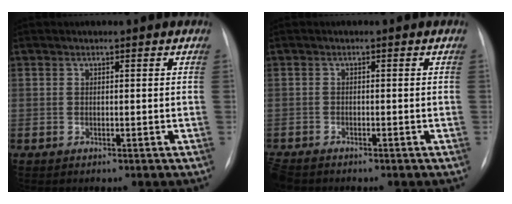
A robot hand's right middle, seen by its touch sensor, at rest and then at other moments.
{"total": 3.0, "force": [-2.6, 1.0, 0.9], "torque": [-0.017, -0.008, -0.046]}